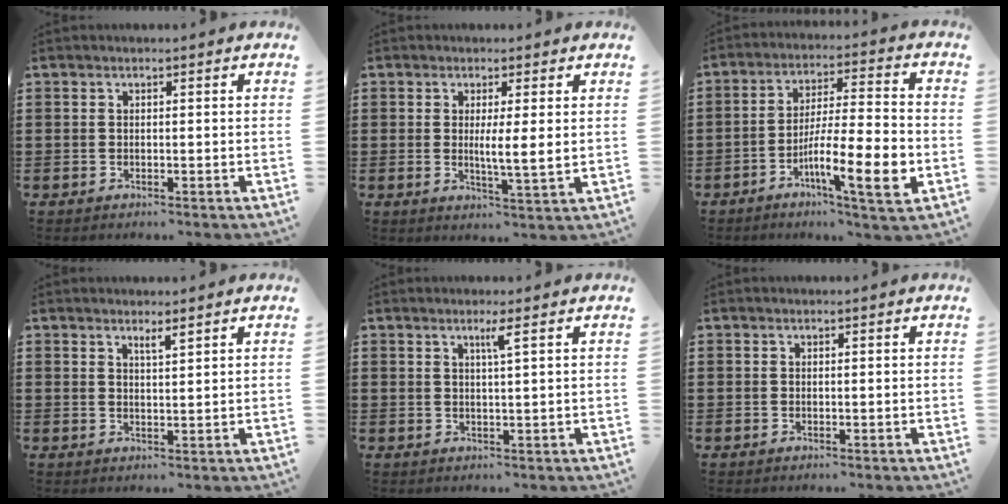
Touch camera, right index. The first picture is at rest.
{"total": 3.9, "force": [0.6, 0.2, 3.8], "torque": [-0.059, -0.011, 0.005]}
{"total": 11.7, "force": [-4.3, 1.6, 10.8], "torque": [-0.191, -0.002, -0.078]}
{"total": 1.7, "force": [1.4, 0.1, 1.0], "torque": [-0.012, -0.003, 0.022]}
{"total": 2.0, "force": [0.9, -0.4, 1.7], "torque": [-0.034, -0.006, 0.014]}
{"total": 0.0}